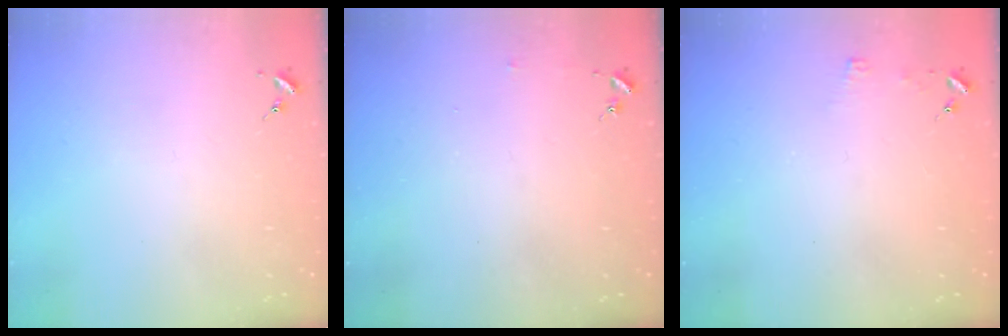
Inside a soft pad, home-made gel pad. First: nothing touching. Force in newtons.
{"total": 2.5, "press": 2.5, "slide": 0.2}
{"total": 3.4, "press": 3.3, "slide": 0.3}